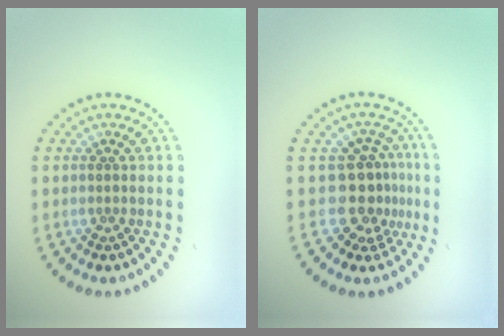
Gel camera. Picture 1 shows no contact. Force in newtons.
{"total": 3.6, "press": 2.7, "slide": 2.4}